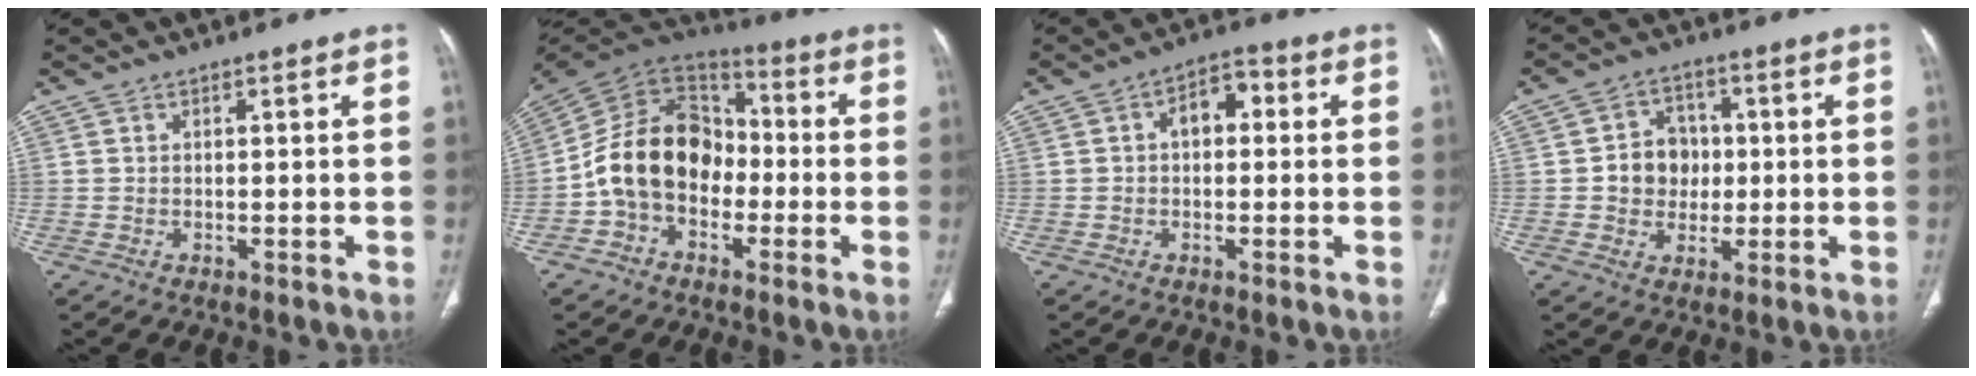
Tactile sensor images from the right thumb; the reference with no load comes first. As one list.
[{"total": 16.0, "force": [-3.1, 11.8, 10.3], "torque": [-0.159, 0.054, -0.068]}, {"total": 5.8, "force": [0.7, 3.7, 4.4], "torque": [-0.047, 0.022, 0.000]}, {"total": 7.7, "force": [0.0, 6.8, 3.7], "torque": [-0.020, 0.011, -0.004]}]